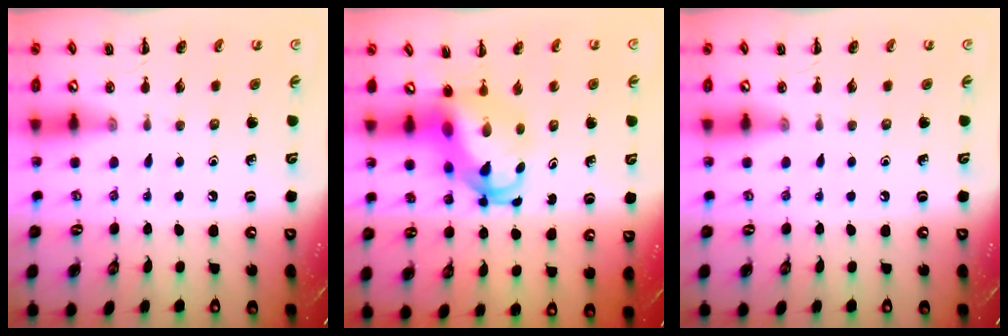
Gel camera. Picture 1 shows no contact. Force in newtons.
{"total": 4.9, "press": 4.8, "slide": 1.0}
{"total": 0.0}